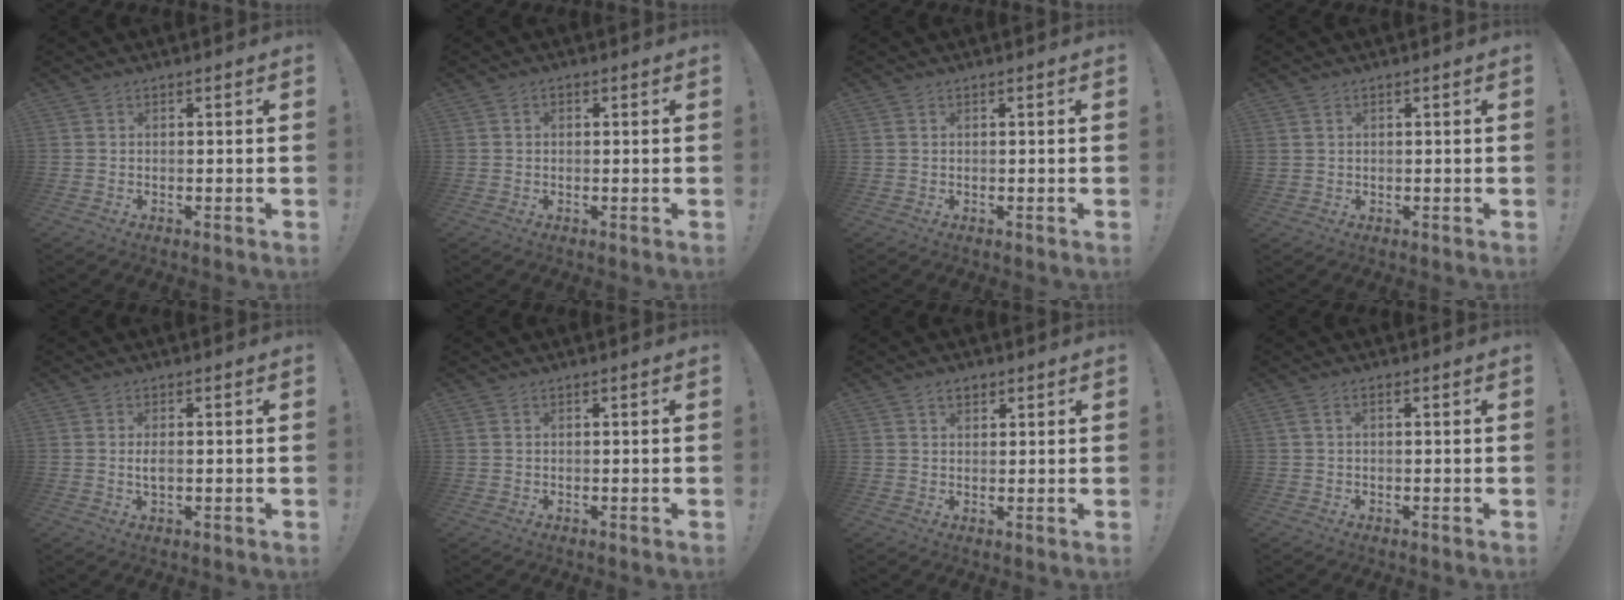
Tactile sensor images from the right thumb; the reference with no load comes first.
{"total": 0.9, "force": [-0.2, 0.8, 0.4], "torque": [-0.008, 0.004, -0.005]}
{"total": 0.0}
{"total": 1.3, "force": [0.7, 1.0, 0.3], "torque": [0.002, 0.000, 0.011]}
{"total": 2.0, "force": [-0.1, 0.8, 1.8], "torque": [-0.028, 0.000, -0.004]}
{"total": 0.5, "force": [0.3, 0.3, 0.2], "torque": [-0.010, 0.004, 0.007]}
{"total": 3.0, "force": [1.7, 2.0, 1.5], "torque": [-0.021, -0.003, 0.031]}
{"total": 1.3, "force": [0.0, 0.3, 1.3], "torque": [-0.029, 0.001, 0.000]}